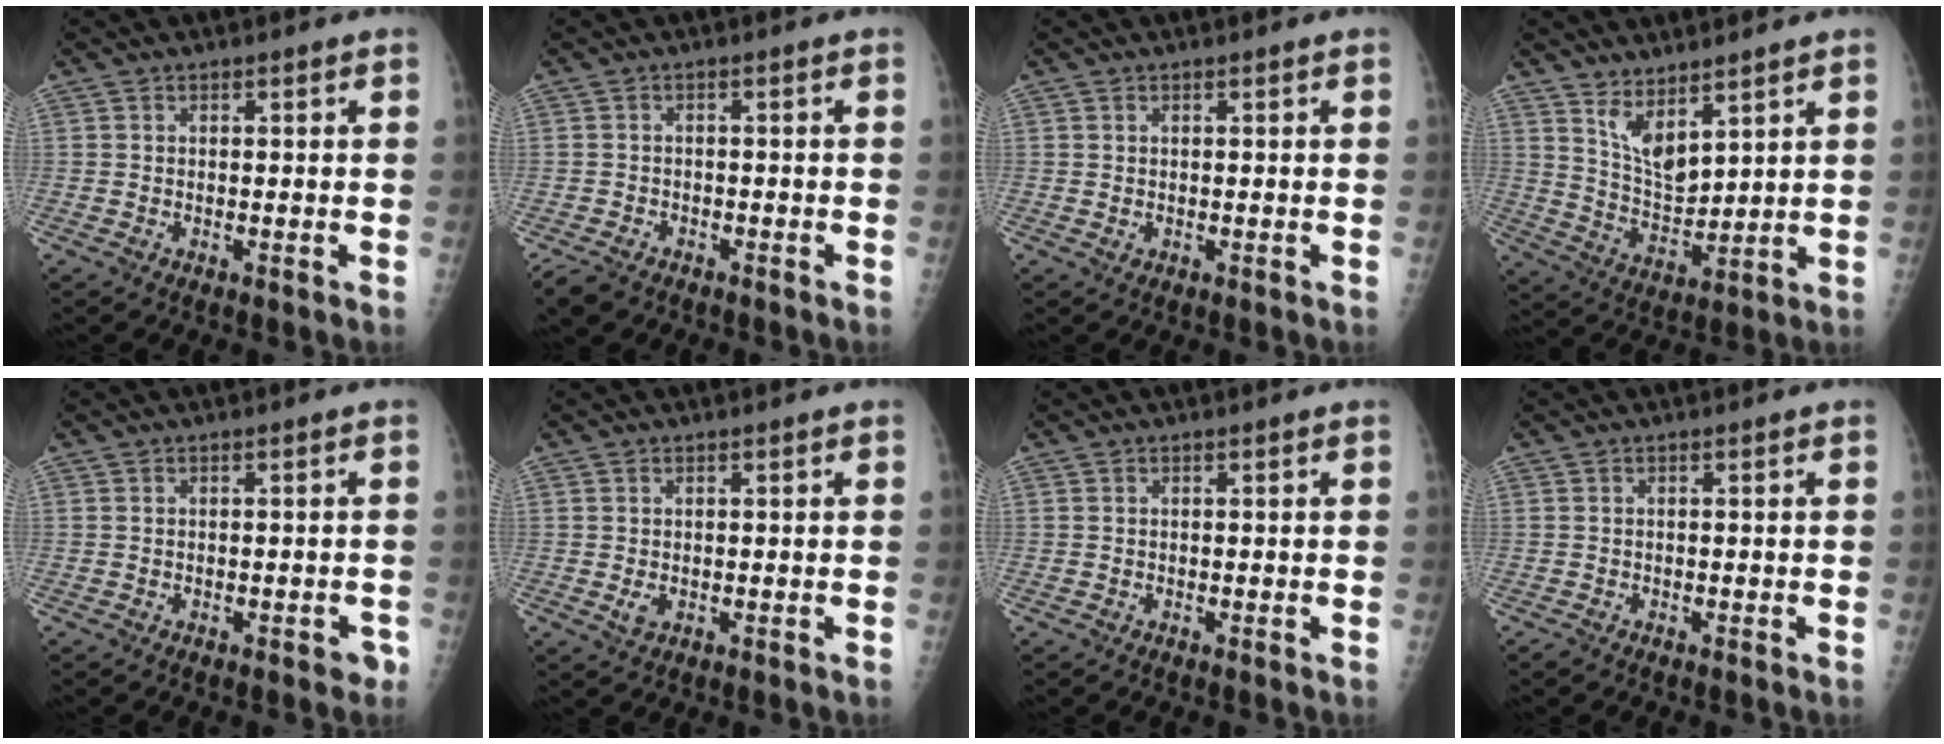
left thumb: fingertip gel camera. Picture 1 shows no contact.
{"total": 4.4, "force": [-3.3, 2.5, 1.5], "torque": [-0.028, 0.005, -0.052]}
{"total": 0.5, "force": [0.2, 0.3, 0.4], "torque": [-0.004, -0.002, 0.005]}
{"total": 7.4, "force": [5.1, 2.6, 4.7], "torque": [-0.078, -0.053, 0.111]}
{"total": 1.8, "force": [-1.0, 1.0, 1.2], "torque": [-0.008, 0.008, -0.011]}
{"total": 1.7, "force": [-0.1, 1.1, 1.3], "torque": [-0.022, -0.005, 0.001]}
{"total": 0.0}
{"total": 0.5, "force": [-0.4, 0.3, 0.2], "torque": [-0.009, 0.000, -0.011]}